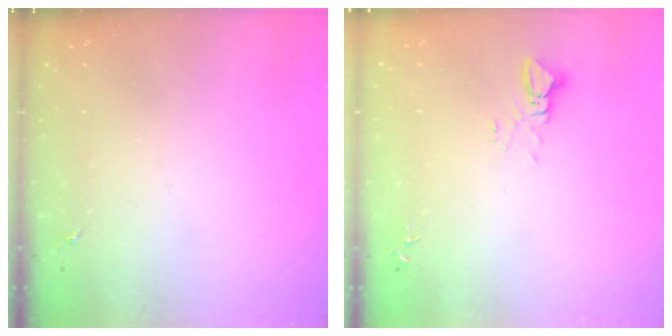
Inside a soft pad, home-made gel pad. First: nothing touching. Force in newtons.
{"total": 2.5, "press": 2.5, "slide": 0.1}